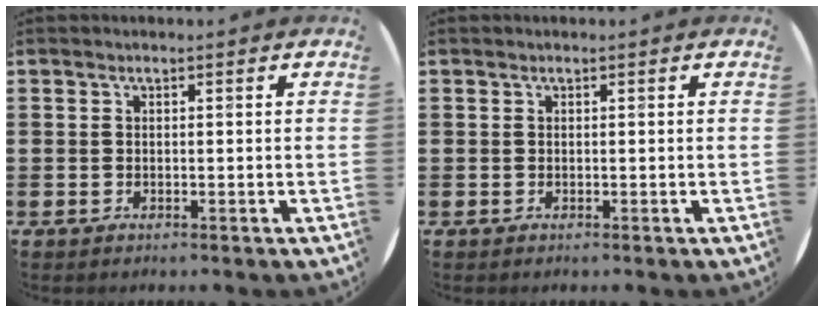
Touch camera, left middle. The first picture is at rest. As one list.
[{"total": 0.0}]